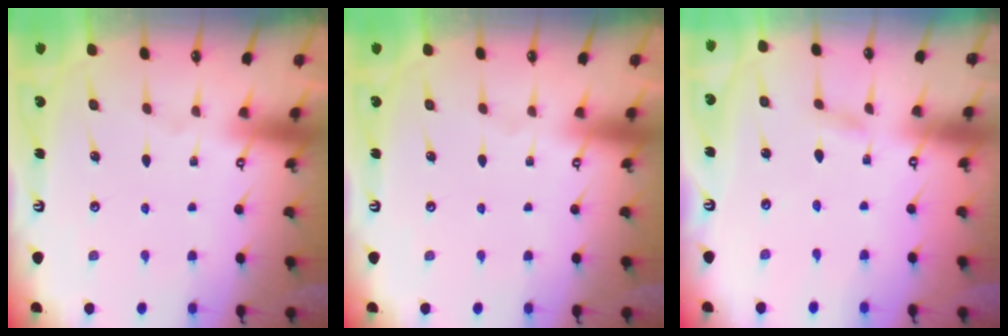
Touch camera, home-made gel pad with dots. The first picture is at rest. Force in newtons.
{"total": 0.0}
{"total": 2.1, "press": 2.1, "slide": 0.2}